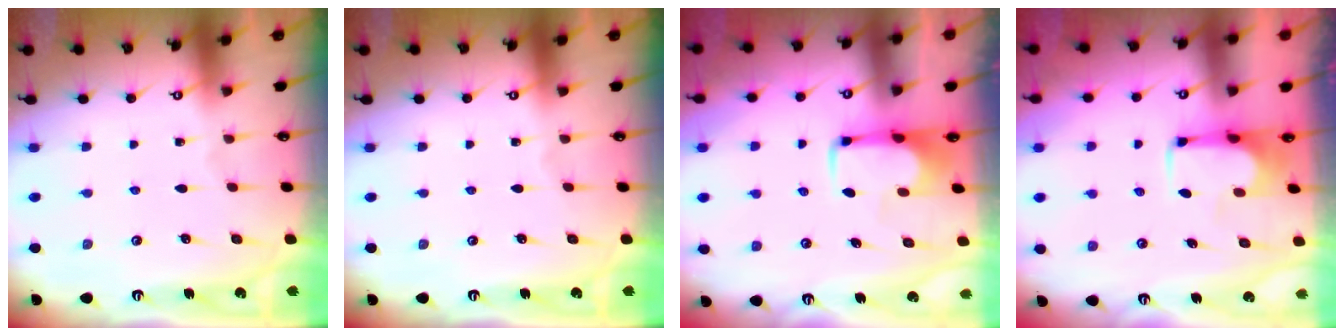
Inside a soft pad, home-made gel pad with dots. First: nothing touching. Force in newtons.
{"total": 0.0}
{"total": 2.0, "press": 2.0, "slide": 0.4}
{"total": 0.9, "press": 0.3, "slide": 0.8}